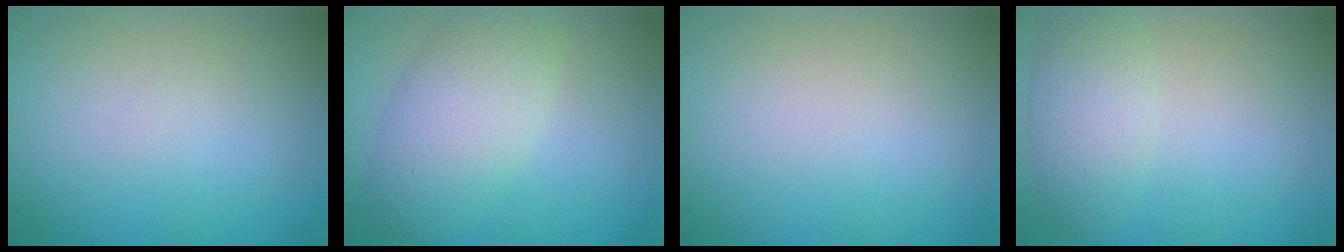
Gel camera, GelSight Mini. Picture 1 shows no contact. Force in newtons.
{"total": 4.9, "press": 4.9, "slide": 0.4}
{"total": 0.0}
{"total": 2.7, "press": 2.7, "slide": 0.2}